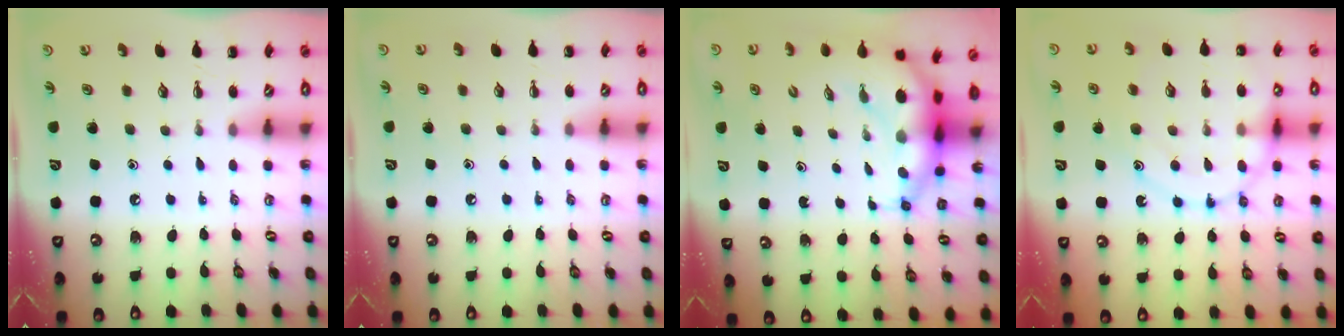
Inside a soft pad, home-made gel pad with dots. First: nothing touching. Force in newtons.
{"total": 3.5, "press": 3.3, "slide": 1.2}
{"total": 6.9, "press": 6.7, "slide": 1.7}
{"total": 15.8, "press": 15.7, "slide": 1.6}